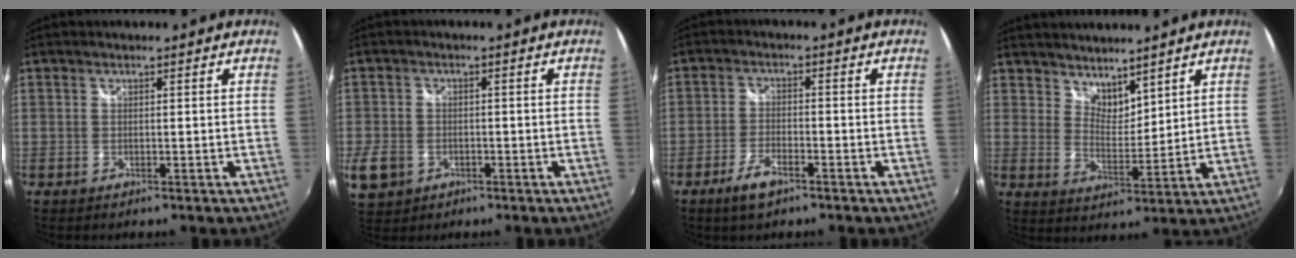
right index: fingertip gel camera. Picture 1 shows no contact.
{"total": 10.5, "force": [-3.9, 8.5, 4.8], "torque": [-0.148, -0.004, -0.066]}
{"total": 5.5, "force": [-3.7, 2.1, 3.5], "torque": [-0.085, -0.006, -0.068]}
{"total": 5.8, "force": [5.0, 2.4, 1.7], "torque": [-0.016, -0.001, 0.092]}